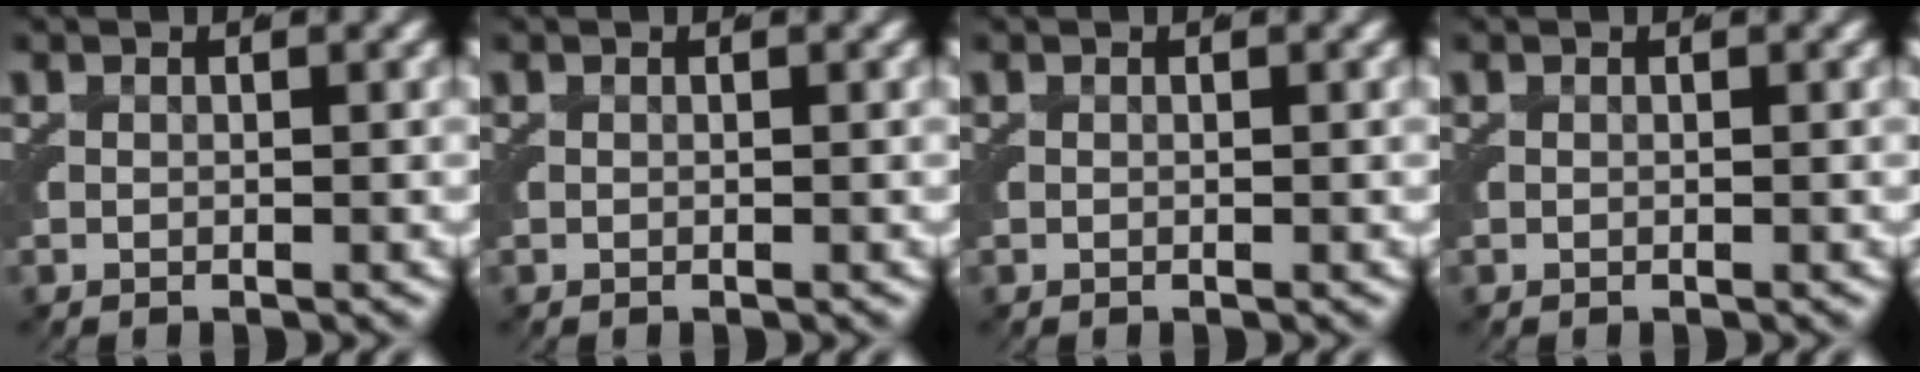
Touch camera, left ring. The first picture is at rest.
{"total": 0.0}
{"total": 0.0}
{"total": 0.0}